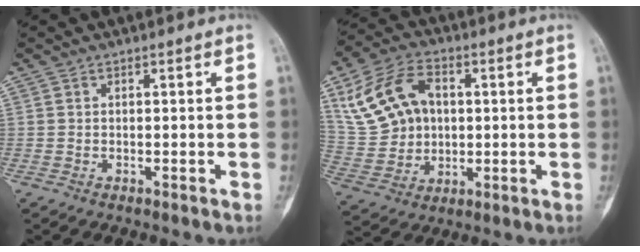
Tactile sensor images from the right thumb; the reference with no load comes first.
{"total": 14.8, "force": [3.6, 11.2, 9.0], "torque": [-0.153, 0.011, 0.074]}